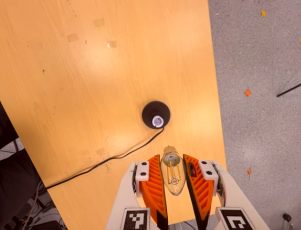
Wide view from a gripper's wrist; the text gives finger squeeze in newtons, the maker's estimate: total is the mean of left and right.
{"total": 11.3, "left": 11.8, "right": 10.9}